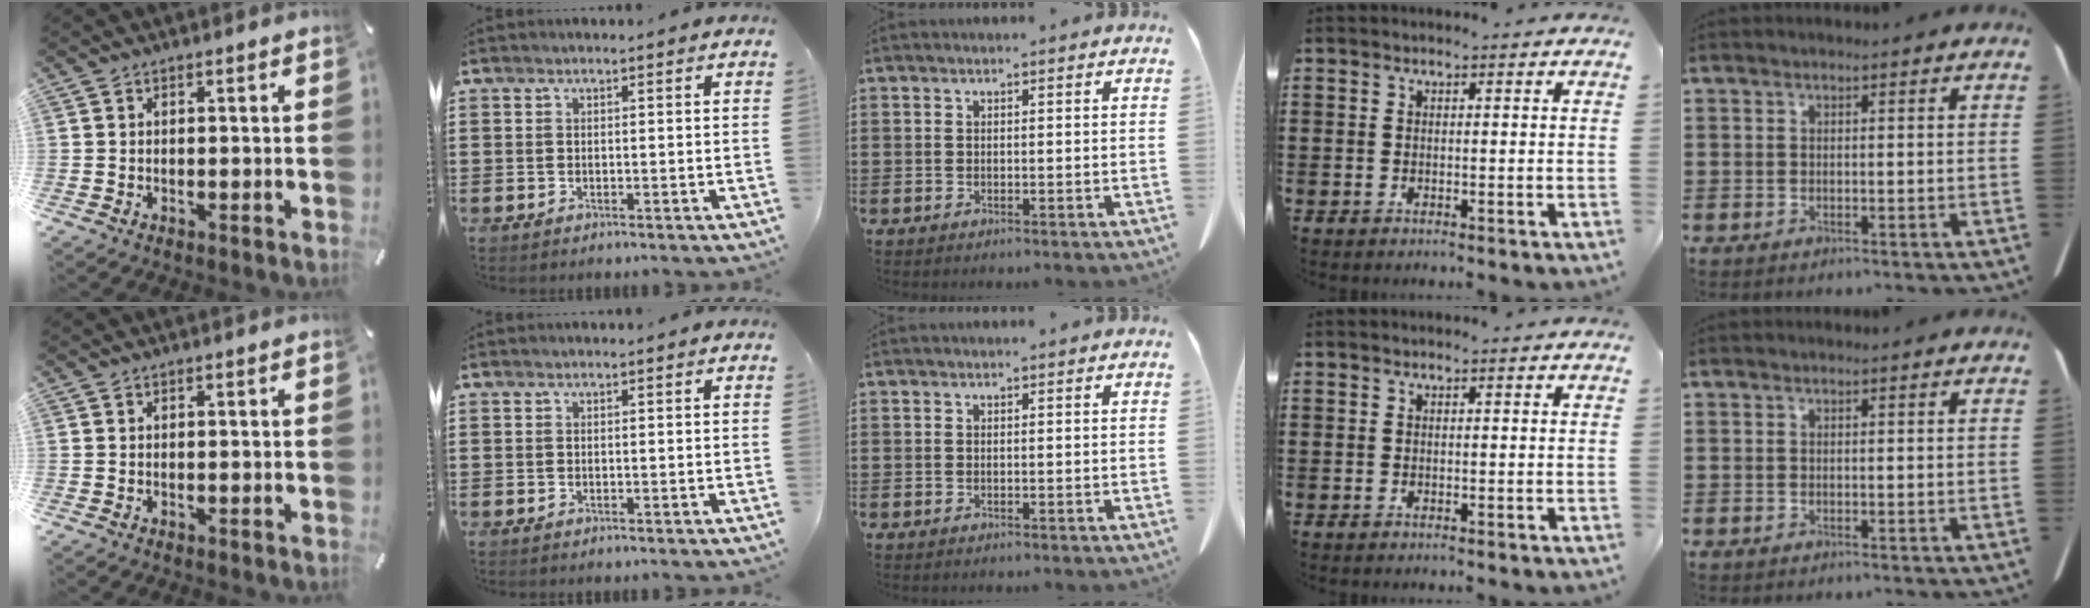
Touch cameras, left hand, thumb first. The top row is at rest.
{}